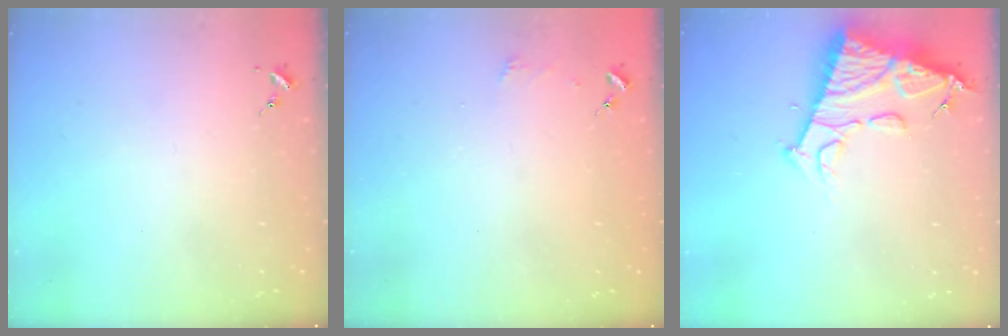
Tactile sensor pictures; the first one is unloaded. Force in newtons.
{"total": 2.4, "press": 2.4, "slide": 0.2}
{"total": 13.0, "press": 12.9, "slide": 1.3}